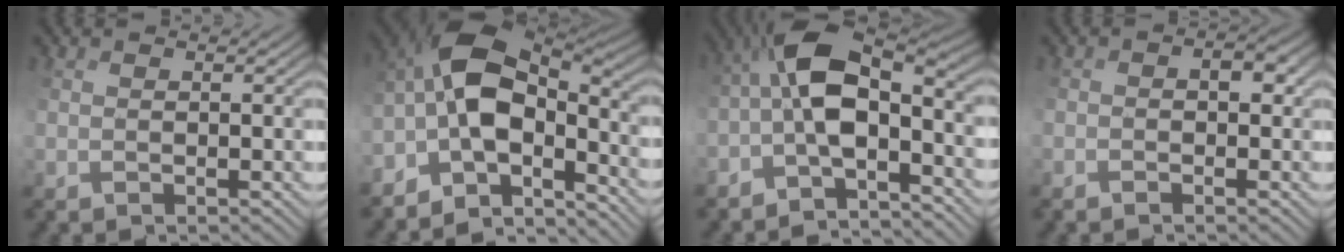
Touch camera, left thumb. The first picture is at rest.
{"total": 11.1, "force": [-3.7, 5.1, 9.2], "torque": [-0.181, 0.017, -0.079]}
{"total": 8.3, "force": [-2.9, 2.8, 7.3], "torque": [-0.135, 0.009, -0.062]}
{"total": 3.1, "force": [-0.5, 1.9, 2.4], "torque": [-0.027, 0.007, 0.001]}